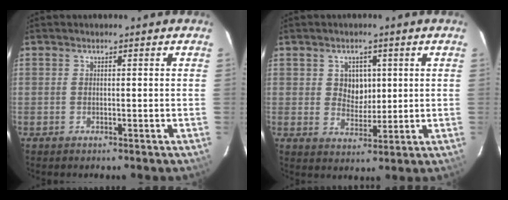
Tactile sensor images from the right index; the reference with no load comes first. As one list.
[{"total": 4.9, "force": [1.2, 4.2, 2.1], "torque": [-0.032, 0.008, 0.026]}]